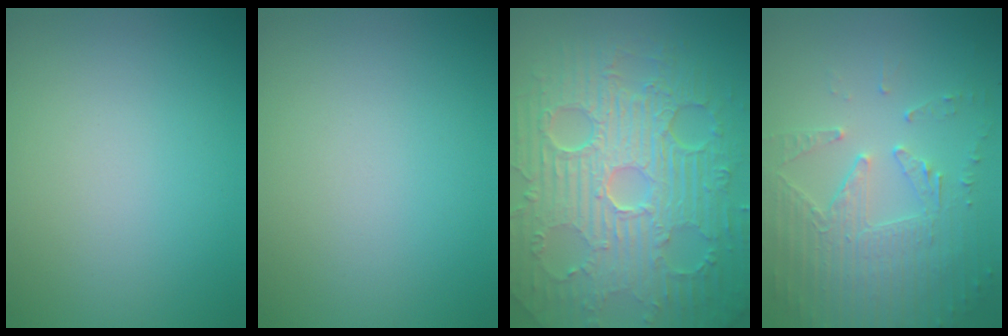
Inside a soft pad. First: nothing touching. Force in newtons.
{"total": 0.0}
{"total": 11.5, "press": 7.4, "slide": 8.8}
{"total": 5.6, "press": 3.7, "slide": 4.2}